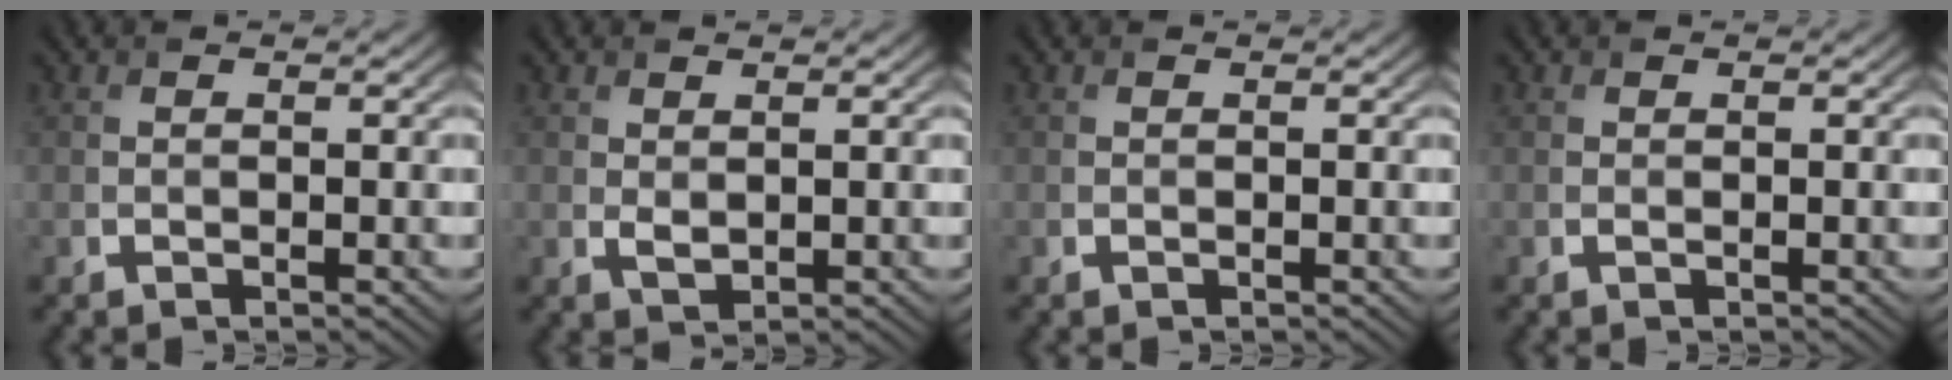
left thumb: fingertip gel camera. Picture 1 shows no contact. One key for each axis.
{"total": 1.3, "fx": 0.6, "fy": 0.7, "fz": 0.9, "tx": -0.021, "ty": -0.005, "tz": 0.016}
{"total": 0.0}
{"total": 0.0}